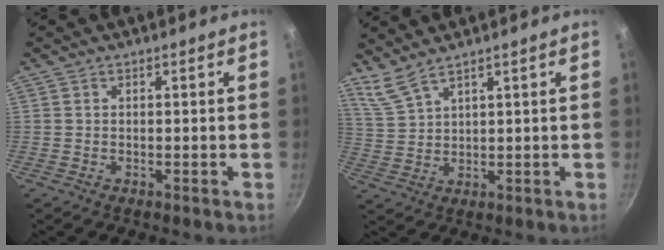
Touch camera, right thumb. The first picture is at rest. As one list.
[{"total": 4.6, "force": [4.0, 0.7, 2.1], "torque": [-0.050, -0.022, 0.095]}]